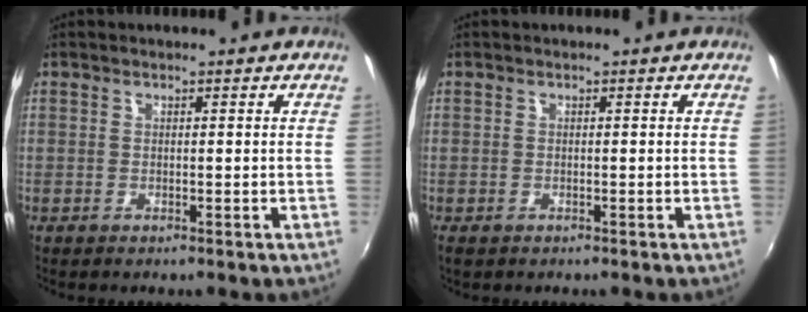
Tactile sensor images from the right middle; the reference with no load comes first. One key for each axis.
{"total": 0.6, "fx": -0.4, "fy": 0.4, "fz": 0.3, "tx": -0.008, "ty": -0.002, "tz": -0.007}